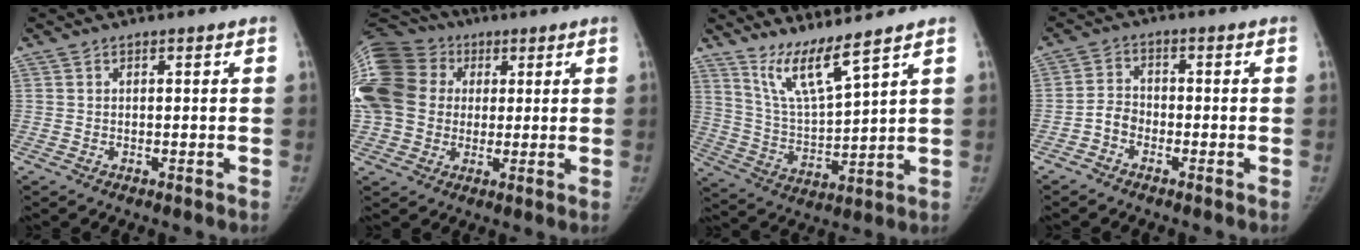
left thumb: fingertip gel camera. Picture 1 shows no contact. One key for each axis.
{"total": 22.0, "fx": 3.6, "fy": 18.4, "fz": 11.5, "tx": -0.287, "ty": 0.058, "tz": 0.069}
{"total": 9.3, "fx": 7.4, "fy": 0.4, "fz": 5.8, "tx": -0.110, "ty": -0.065, "tz": 0.155}
{"total": 3.6, "fx": -2.0, "fy": 2.7, "fz": 1.4, "tx": -0.016, "ty": 0.019, "tz": -0.046}